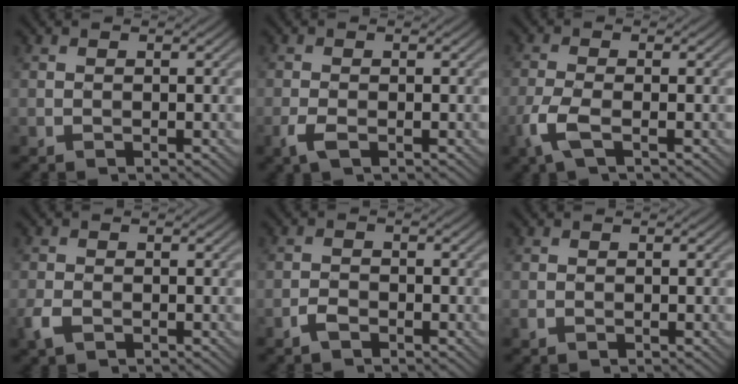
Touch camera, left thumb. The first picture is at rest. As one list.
[{"total": 2.1, "force": [-1.1, 0.6, 1.7], "torque": [-0.042, -0.002, -0.025]}, {"total": 4.0, "force": [-1.9, 1.1, 3.4], "torque": [-0.086, -0.001, -0.046]}, {"total": 2.4, "force": [-1.3, 1.4, 1.5], "torque": [-0.041, -0.005, -0.029]}, {"total": 1.7, "force": [-1.3, 0.6, 0.9], "torque": [-0.019, 0.002, -0.029]}, {"total": 0.5, "force": [-0.2, 0.4, 0.2], "torque": [-0.006, -0.002, -0.005]}]